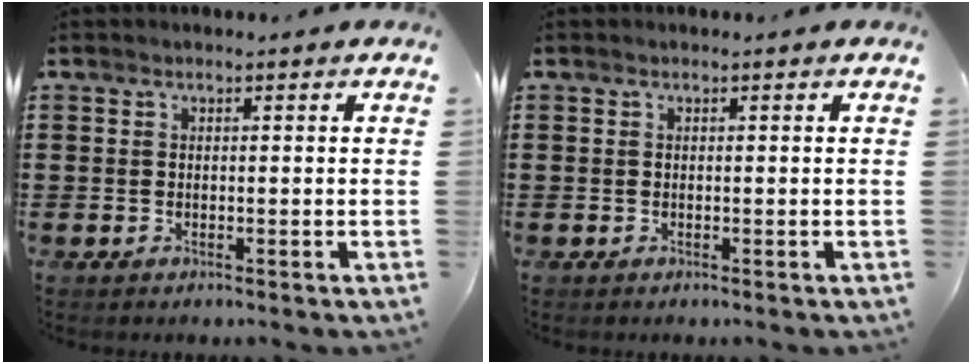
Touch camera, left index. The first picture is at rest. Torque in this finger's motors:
{"motor_torque": [0.00, 0.00, 0.00, -0.01]}